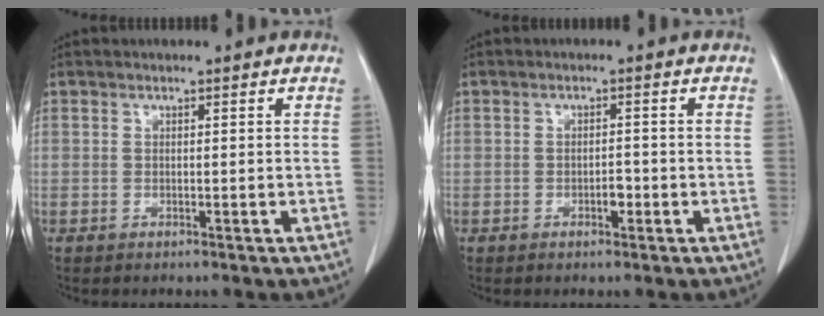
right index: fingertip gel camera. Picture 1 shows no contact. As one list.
[{"total": 1.7, "force": [-0.8, 0.8, 1.3], "torque": [-0.020, 0.002, -0.011]}]